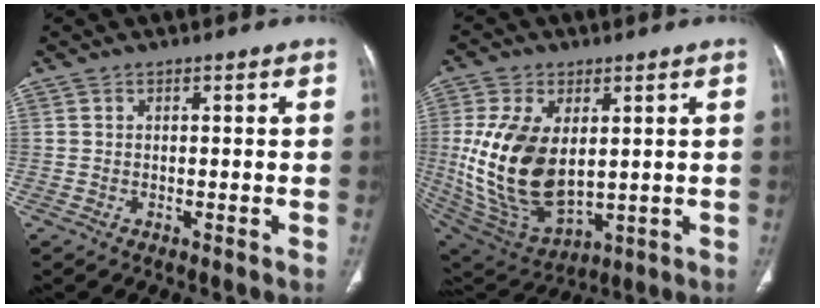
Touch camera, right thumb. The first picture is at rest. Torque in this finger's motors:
{"motor_torque": [2.58, 2.17, 1.45, -1.32, 0.47]}